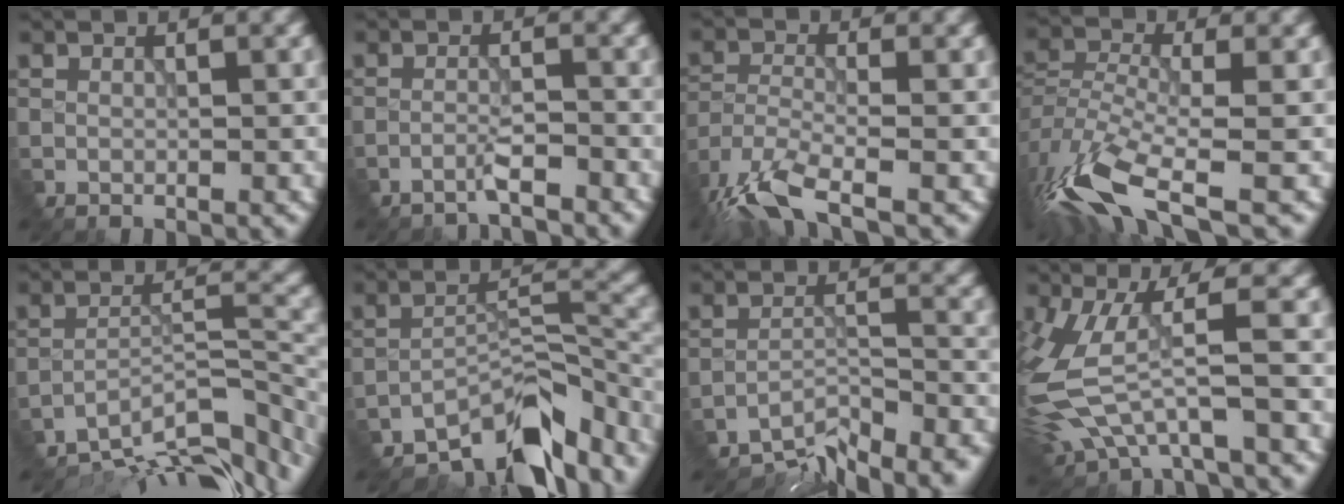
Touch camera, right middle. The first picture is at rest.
{"total": 1.8, "force": [-1.7, -0.4, -0.2], "torque": [0.003, 0.013, -0.043]}
{"total": 7.1, "force": [-5.4, 1.8, 4.1], "torque": [-0.101, -0.013, -0.111]}
{"total": 9.7, "force": [-6.3, 3.2, 6.7], "torque": [-0.161, -0.009, -0.117]}
{"total": 9.5, "force": [-8.4, 2.2, 3.7], "torque": [-0.067, 0.006, -0.133]}
{"total": 9.7, "force": [-8.1, 3.0, 4.4], "torque": [-0.061, 0.006, -0.141]}
{"total": 7.7, "force": [-7.1, 1.3, 2.6], "torque": [-0.048, 0.007, -0.111]}
{"total": 5.5, "force": [-0.9, 2.0, 5.0], "torque": [-0.150, -0.004, -0.019]}